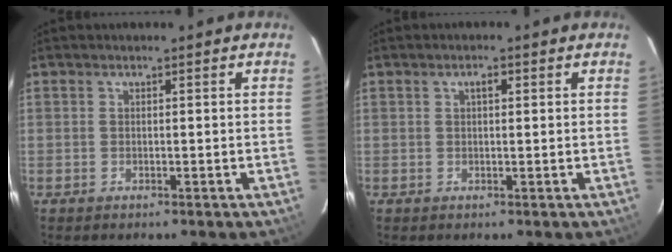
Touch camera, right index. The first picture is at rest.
{"total": 1.6, "force": [0.6, 0.7, 1.3], "torque": [-0.021, 0.005, 0.009]}